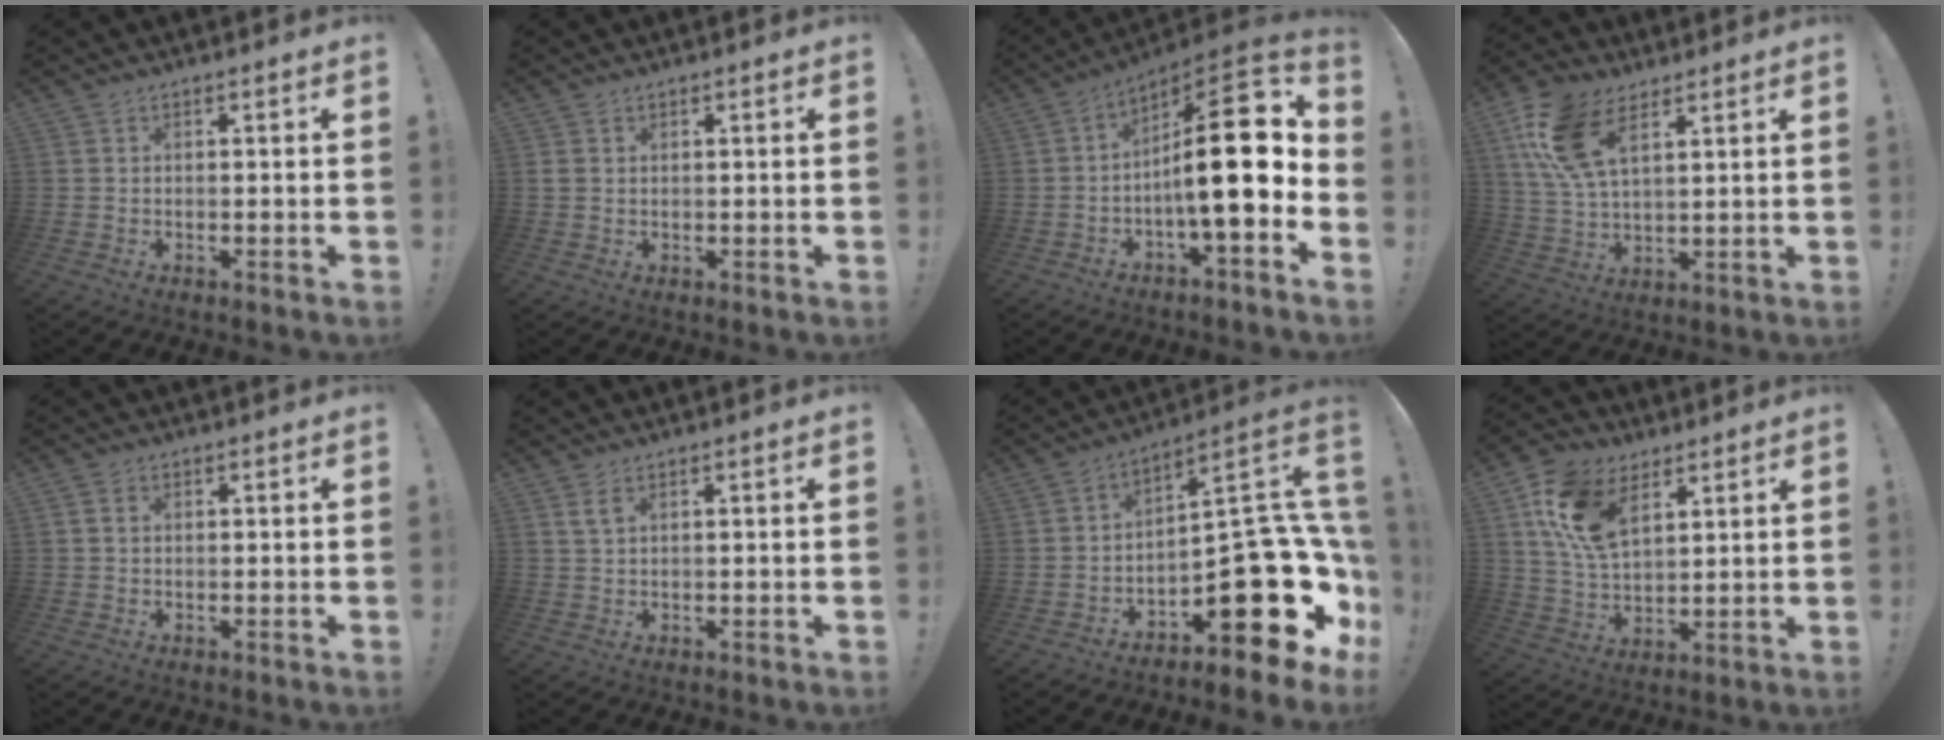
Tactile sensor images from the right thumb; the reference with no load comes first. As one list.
[{"total": 1.5, "force": [0.8, 1.1, 0.6], "torque": [-0.004, 0.000, 0.015]}, {"total": 19.4, "force": [-0.3, 5.3, 18.7], "torque": [-0.289, 0.008, -0.007]}, {"total": 15.2, "force": [7.5, 7.8, 10.6], "torque": [-0.213, -0.012, 0.143]}, {"total": 1.4, "force": [0.2, 1.1, 0.8], "torque": [-0.015, 0.003, 0.003]}, {"total": 2.7, "force": [1.3, 1.0, 2.1], "torque": [-0.036, -0.002, 0.023]}, {"total": 22.9, "force": [-7.6, 9.4, 19.5], "torque": [-0.256, 0.027, -0.109]}, {"total": 15.6, "force": [7.6, 9.3, 9.9], "torque": [-0.199, -0.018, 0.146]}]